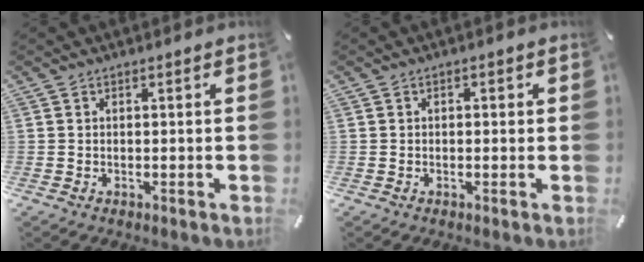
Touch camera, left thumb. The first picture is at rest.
{"total": 0.9, "force": [-0.2, 0.7, 0.5], "torque": [-0.009, 0.005, -0.004]}